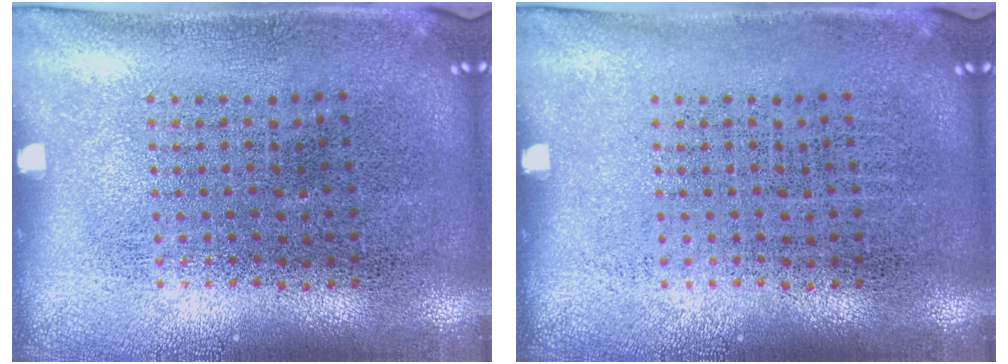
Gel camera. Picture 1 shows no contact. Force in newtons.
{"total": 0.0}